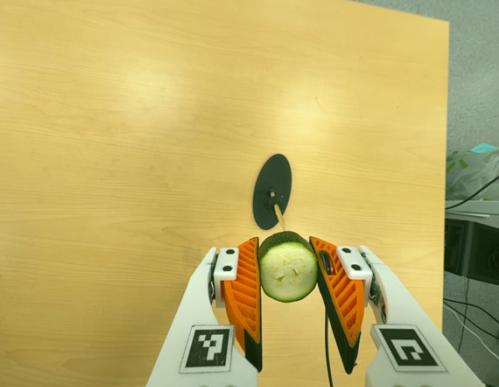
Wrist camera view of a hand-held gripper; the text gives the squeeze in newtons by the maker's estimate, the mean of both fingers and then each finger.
{"total": 9.4, "left": 9.1, "right": 9.7}